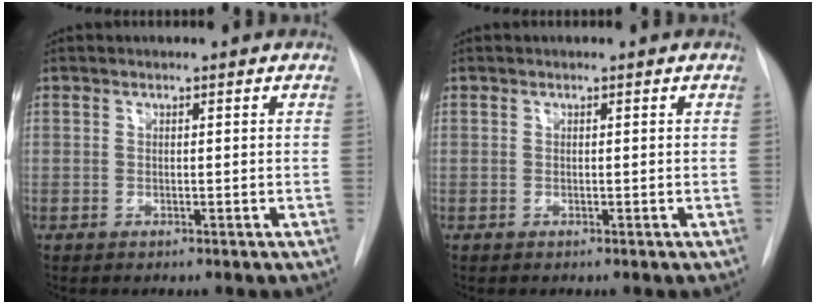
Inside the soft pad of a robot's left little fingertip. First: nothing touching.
{"total": 0.0}